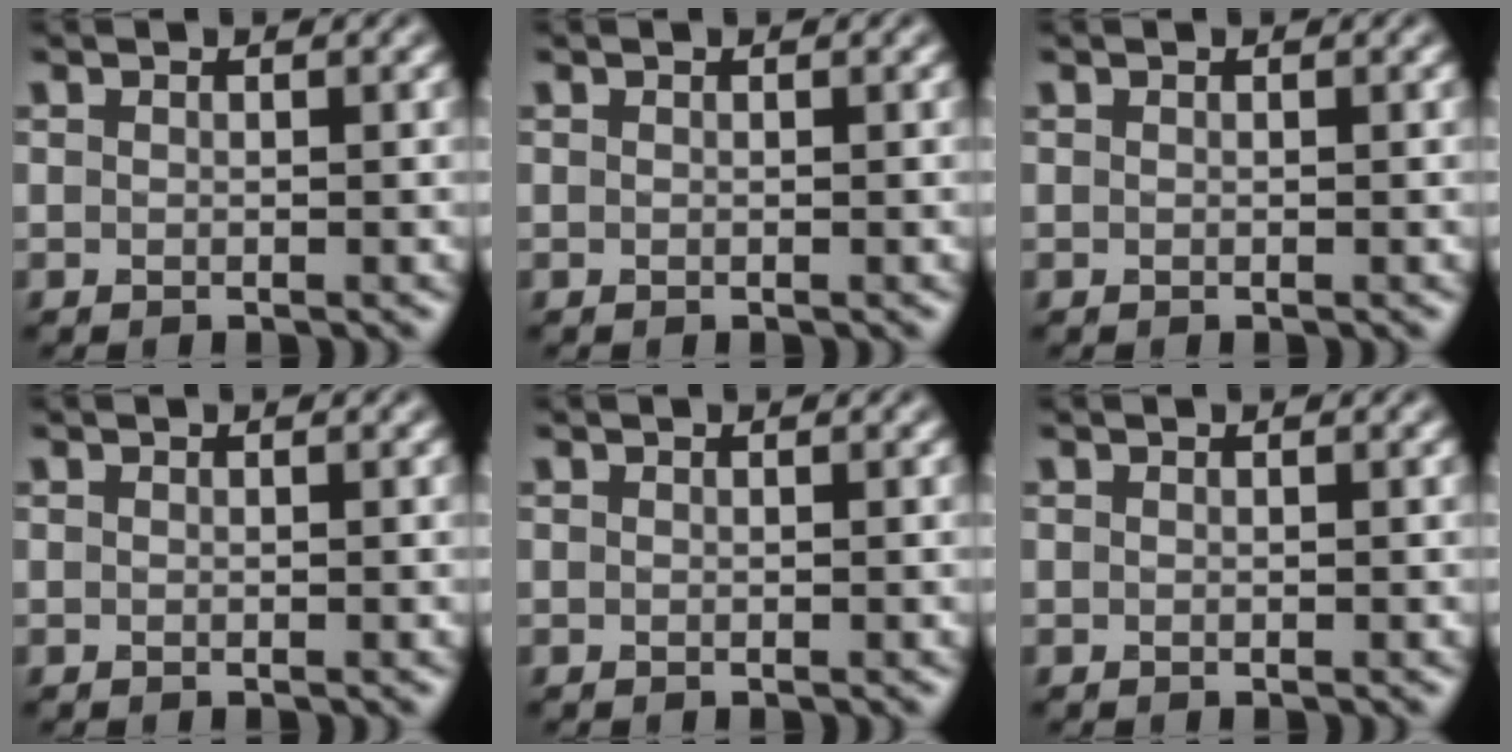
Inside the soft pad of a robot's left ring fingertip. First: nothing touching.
{"total": 0.0}
{"total": 0.0}
{"total": 0.0}
{"total": 0.0}
{"total": 0.0}